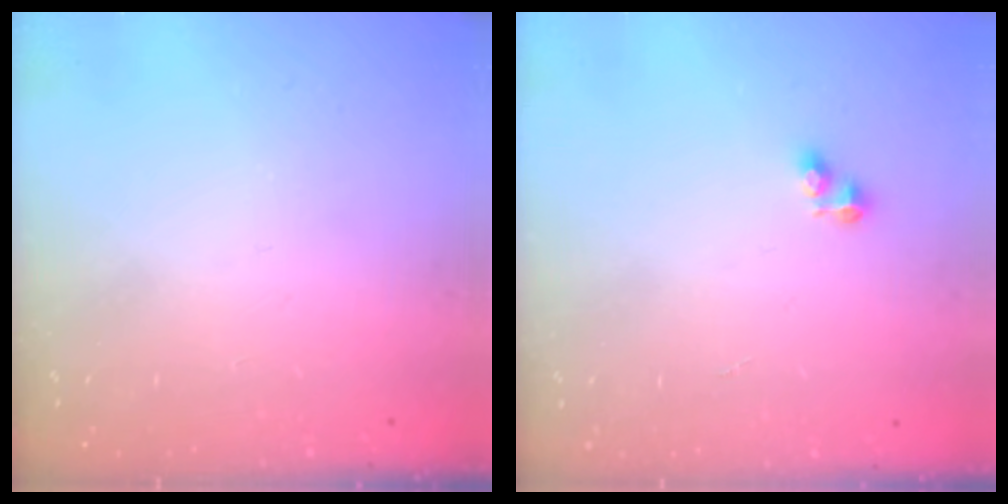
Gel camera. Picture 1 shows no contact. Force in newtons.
{"total": 2.8, "press": 2.8, "slide": 0.4}